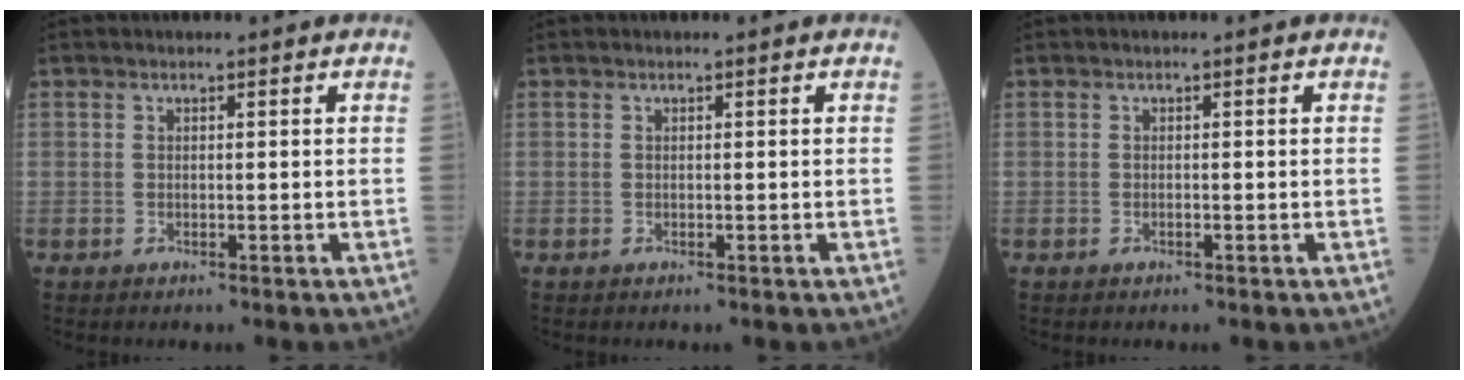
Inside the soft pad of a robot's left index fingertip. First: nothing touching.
{"total": 0.0}
{"total": 0.0}